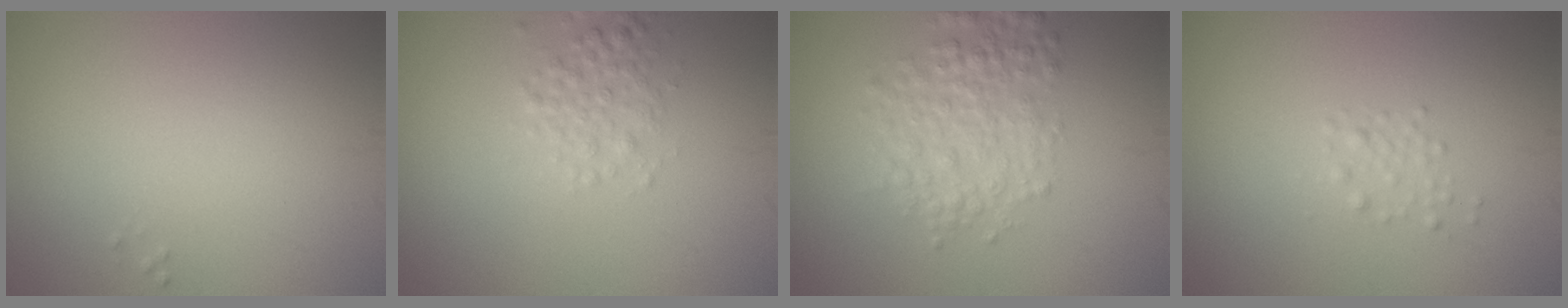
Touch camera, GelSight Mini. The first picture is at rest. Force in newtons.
{"total": 2.1, "press": 2.1, "slide": 0.0}
{"total": 4.0, "press": 4.0, "slide": 0.1}
{"total": 1.1, "press": 1.1, "slide": 0.1}